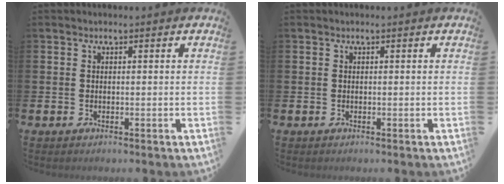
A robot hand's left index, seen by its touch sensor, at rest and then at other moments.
{"total": 0.0}